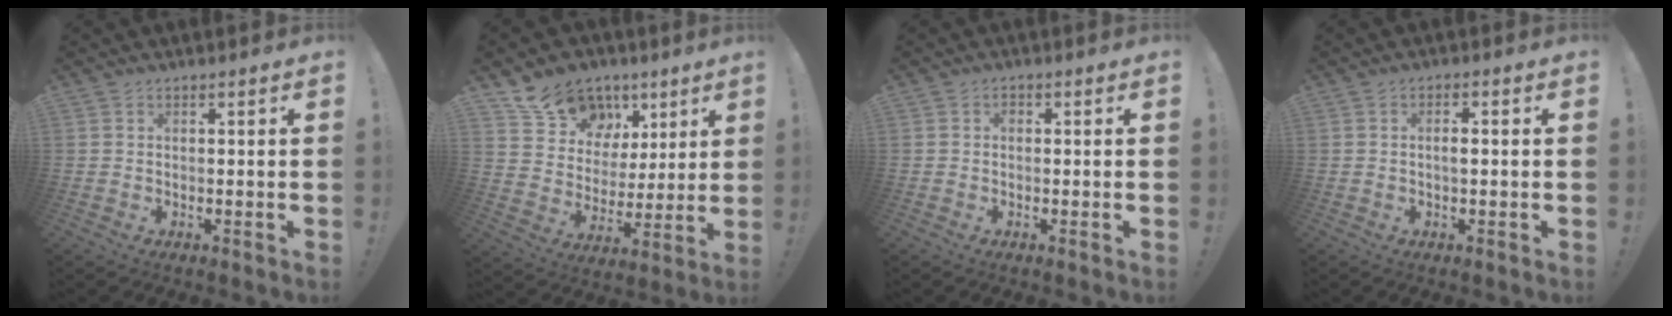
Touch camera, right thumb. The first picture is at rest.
{"total": 15.8, "force": [9.8, 11.5, 4.5], "torque": [-0.068, -0.058, 0.197]}
{"total": 1.0, "force": [-0.4, 0.7, 0.6], "torque": [-0.014, 0.008, -0.008]}
{"total": 2.2, "force": [-0.3, 0.6, 2.1], "torque": [-0.033, 0.003, -0.008]}